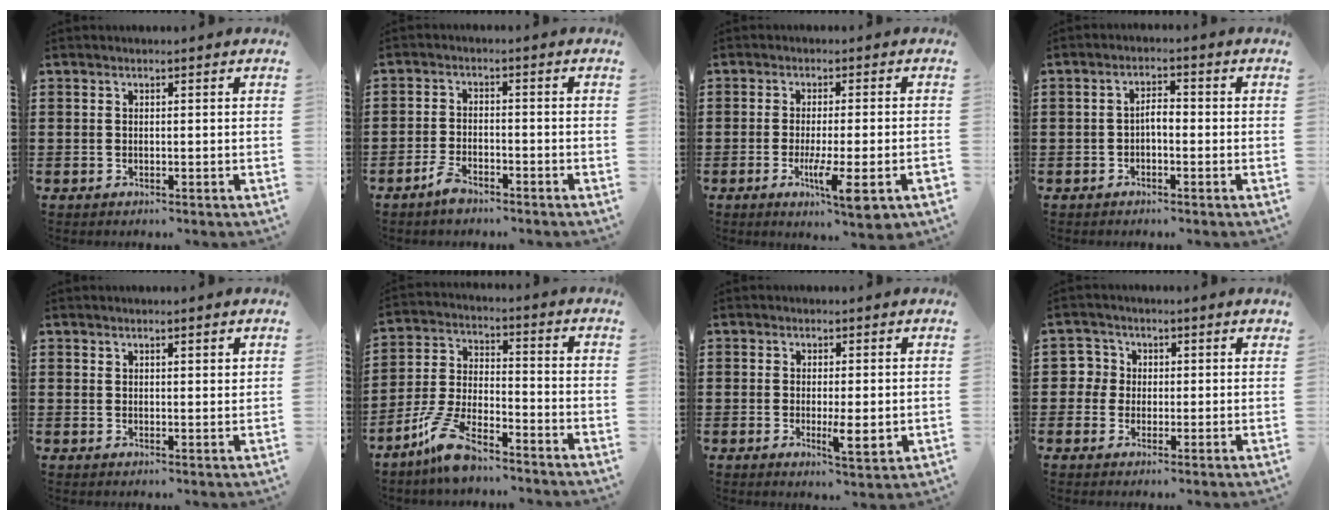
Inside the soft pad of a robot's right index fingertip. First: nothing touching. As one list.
[{"total": 3.2, "force": [-2.6, 1.1, 1.4], "torque": [-0.040, 0.002, -0.055]}, {"total": 7.9, "force": [-3.2, 0.2, 7.2], "torque": [-0.132, -0.021, -0.055]}, {"total": 2.5, "force": [-0.8, 0.9, 2.2], "torque": [-0.042, 0.004, -0.017]}, {"total": 1.3, "force": [1.1, 0.4, 0.4], "torque": [-0.008, 0.000, 0.022]}, {"total": 8.6, "force": [-6.9, 2.0, 4.7], "torque": [-0.113, 0.002, -0.134]}, {"total": 3.8, "force": [-0.4, 1.0, 3.7], "torque": [-0.066, 0.001, -0.007]}, {"total": 3.5, "force": [0.5, 3.4, 0.5], "torque": [-0.028, 0.011, 0.008]}]